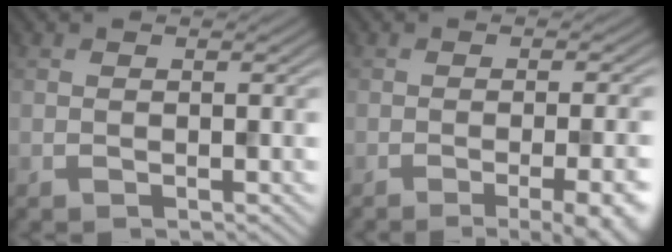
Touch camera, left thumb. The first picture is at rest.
{"total": 8.1, "force": [-3.5, 2.1, 6.9], "torque": [-0.077, 0.010, -0.043]}